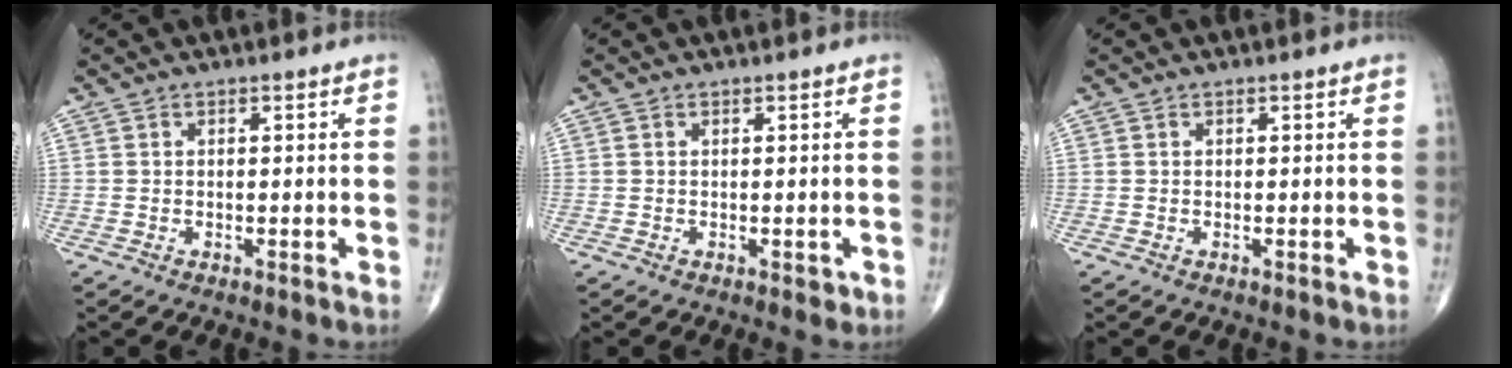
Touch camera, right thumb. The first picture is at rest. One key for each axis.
{"total": 1.1, "fx": -0.1, "fy": 0.7, "fz": 0.8, "tx": -0.008, "ty": -0.002, "tz": 0.001}
{"total": 0.0}